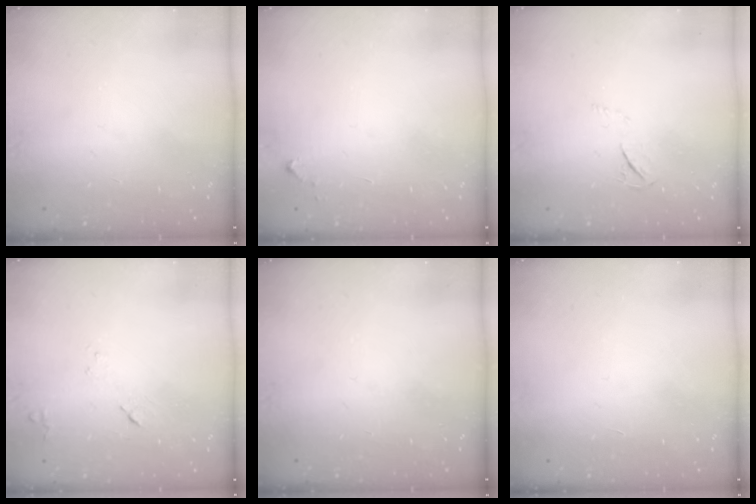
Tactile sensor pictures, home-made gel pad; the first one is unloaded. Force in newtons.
{"total": 2.6, "press": 2.6, "slide": 0.4}
{"total": 3.1, "press": 3.1, "slide": 0.5}
{"total": 8.0, "press": 7.9, "slide": 0.8}
{"total": 0.0}
{"total": 1.5, "press": 1.5, "slide": 0.1}